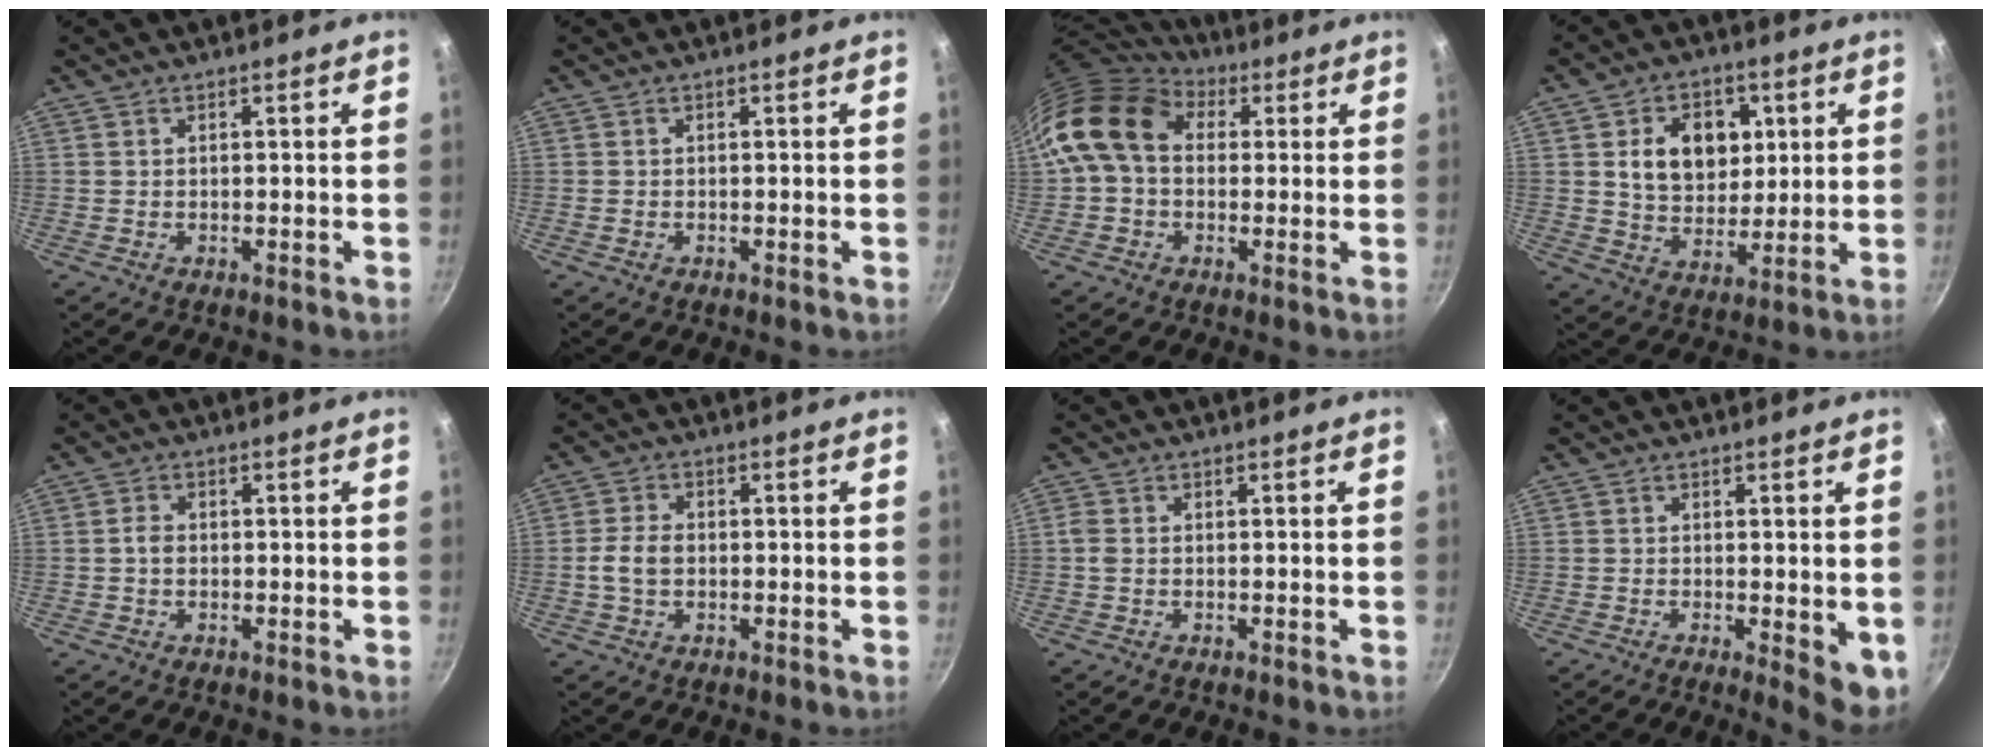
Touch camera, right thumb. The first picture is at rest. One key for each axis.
{"total": 0.0}
{"total": 14.4, "fx": 3.4, "fy": 10.8, "fz": 9.0, "tx": -0.141, "ty": 0.018, "tz": 0.042}
{"total": 12.6, "fx": 3.1, "fy": 9.5, "fz": 7.8, "tx": -0.086, "ty": -0.010, "tz": 0.049}
{"total": 2.3, "fx": -0.2, "fy": 1.7, "fz": 1.5, "tx": -0.024, "ty": 0.010, "tz": -0.006}
{"total": 4.8, "fx": -0.6, "fy": 3.3, "fz": 3.4, "tx": -0.064, "ty": 0.015, "tz": -0.016}
{"total": 1.6, "fx": -0.2, "fy": 1.2, "fz": 1.0, "tx": -0.023, "ty": 0.004, "tz": -0.006}
{"total": 5.4, "fx": -0.7, "fy": 1.8, "fz": 5.1, "tx": -0.056, "ty": -0.010, "tz": -0.006}